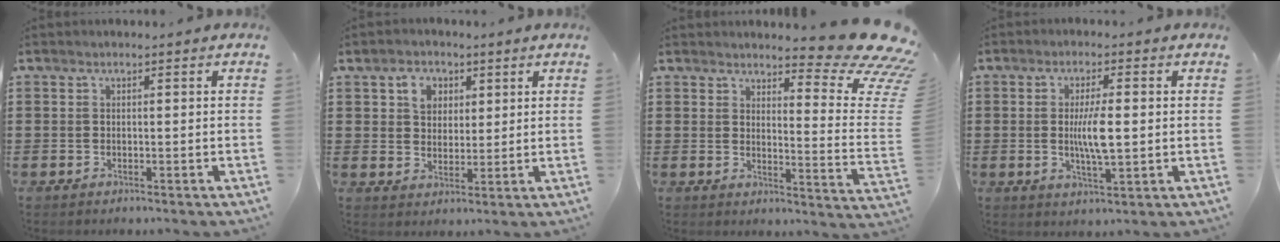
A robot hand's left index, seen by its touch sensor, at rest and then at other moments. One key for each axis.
{"total": 4.5, "fx": 2.3, "fy": 3.4, "fz": 1.7, "tx": -0.032, "ty": 0.008, "tz": 0.037}
{"total": 10.4, "fx": 8.4, "fy": 1.4, "fz": 6.0, "tx": -0.089, "ty": -0.065, "tz": 0.143}
{"total": 6.0, "fx": 0.1, "fy": 1.6, "fz": 5.7, "tx": -0.105, "ty": -0.002, "tz": -0.004}